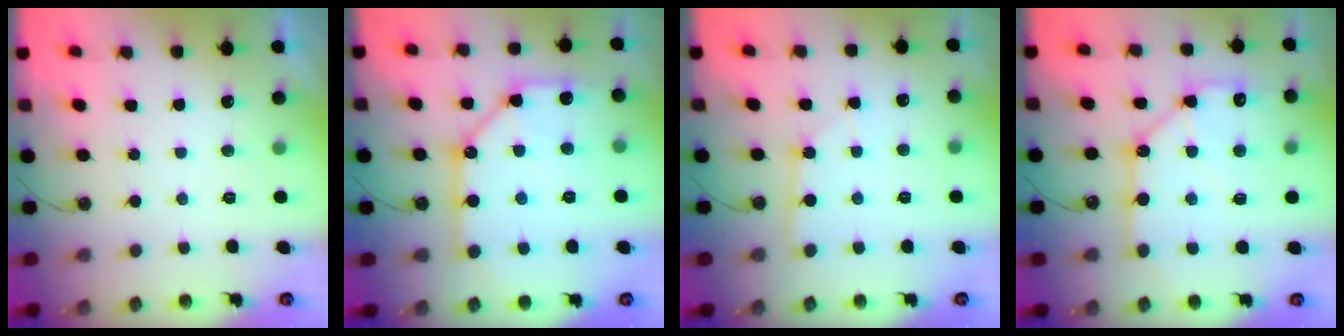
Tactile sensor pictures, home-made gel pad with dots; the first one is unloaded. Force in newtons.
{"total": 15.6, "press": 15.6, "slide": 1.4}
{"total": 2.5, "press": 2.5, "slide": 0.2}
{"total": 13.5, "press": 13.5, "slide": 1.3}